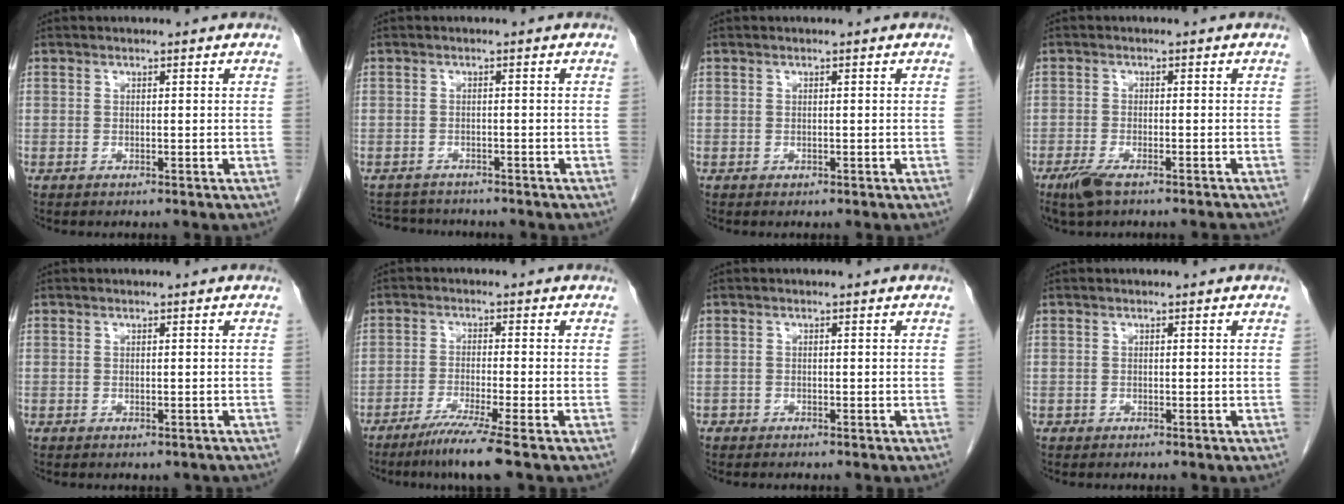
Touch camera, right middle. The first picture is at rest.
{"total": 5.1, "force": [-4.9, 1.3, 0.7], "torque": [-0.007, -0.001, -0.072]}
{"total": 0.0}
{"total": 5.3, "force": [-4.1, 1.1, 3.2], "torque": [-0.056, -0.011, -0.070]}
{"total": 0.9, "force": [-0.7, 0.5, 0.2], "torque": [-0.005, 0.000, -0.009]}
{"total": 6.2, "force": [-4.4, -1.4, 4.1], "torque": [-0.071, -0.020, -0.084]}
{"total": 0.7, "force": [-0.6, 0.3, 0.0], "torque": [-0.009, 0.001, -0.014]}
{"total": 0.0}